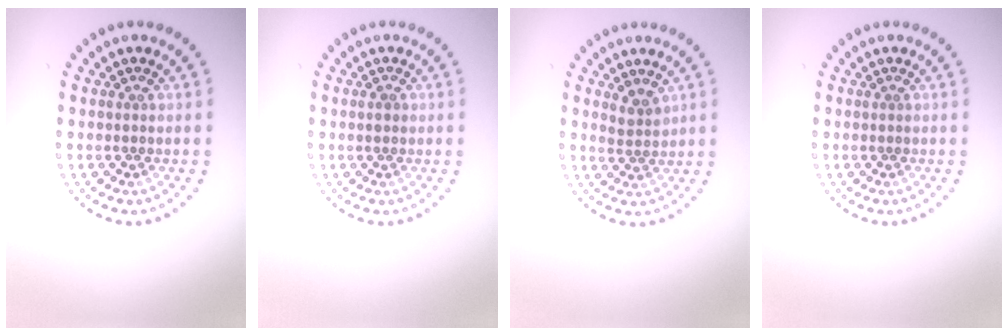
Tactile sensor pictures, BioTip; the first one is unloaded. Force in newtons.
{"total": 1.0, "press": 1.0, "slide": 0.1}
{"total": 1.8, "press": 1.4, "slide": 1.2}
{"total": 0.0}